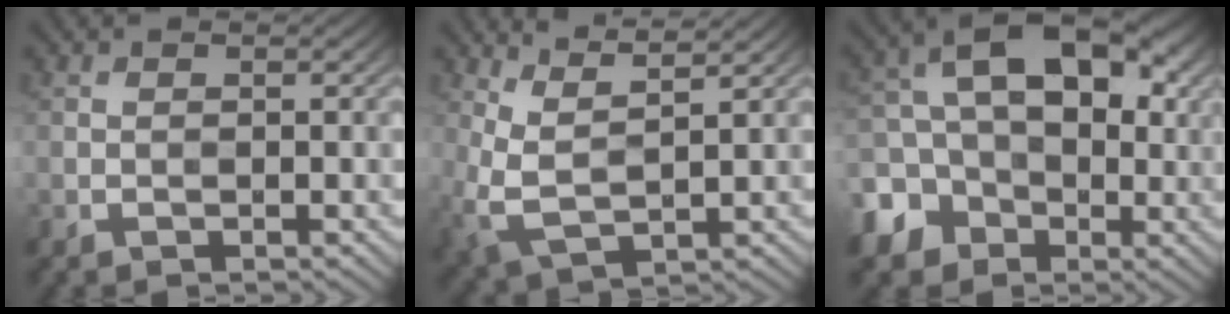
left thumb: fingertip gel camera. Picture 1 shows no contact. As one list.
[{"total": 6.4, "force": [3.7, 2.1, 4.8], "torque": [-0.120, 0.003, 0.075]}, {"total": 13.4, "force": [-2.1, 10.1, 8.4], "torque": [-0.137, -0.009, -0.045]}]